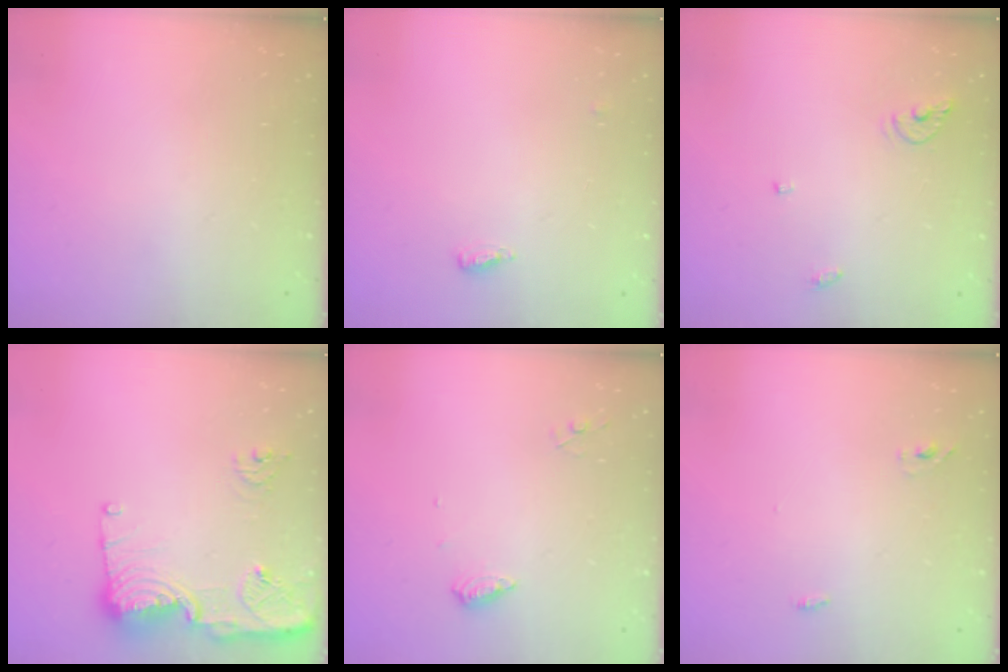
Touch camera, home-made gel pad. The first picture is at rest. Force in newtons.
{"total": 4.7, "press": 4.6, "slide": 1.2}
{"total": 6.1, "press": 6.1, "slide": 0.6}
{"total": 14.8, "press": 14.7, "slide": 1.5}
{"total": 6.3, "press": 6.2, "slide": 0.6}
{"total": 2.9, "press": 2.7, "slide": 1.0}